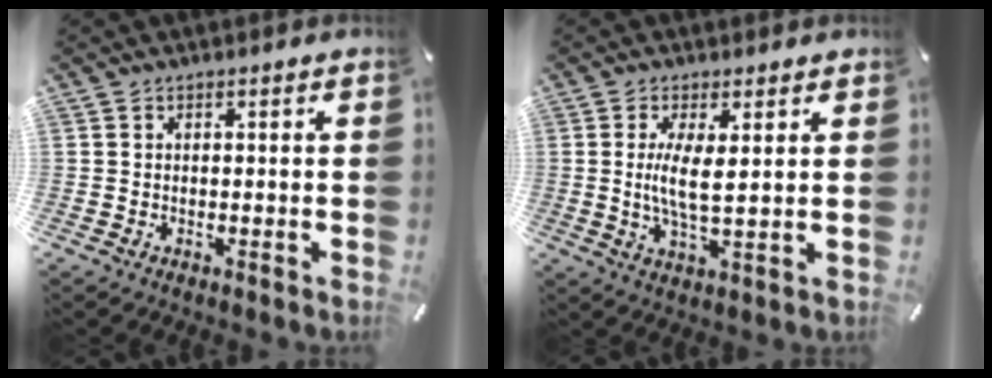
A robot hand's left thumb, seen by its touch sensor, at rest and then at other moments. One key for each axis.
{"total": 6.9, "fx": 1.4, "fy": 2.0, "fz": 6.4, "tx": -0.133, "ty": -0.010, "tz": 0.019}